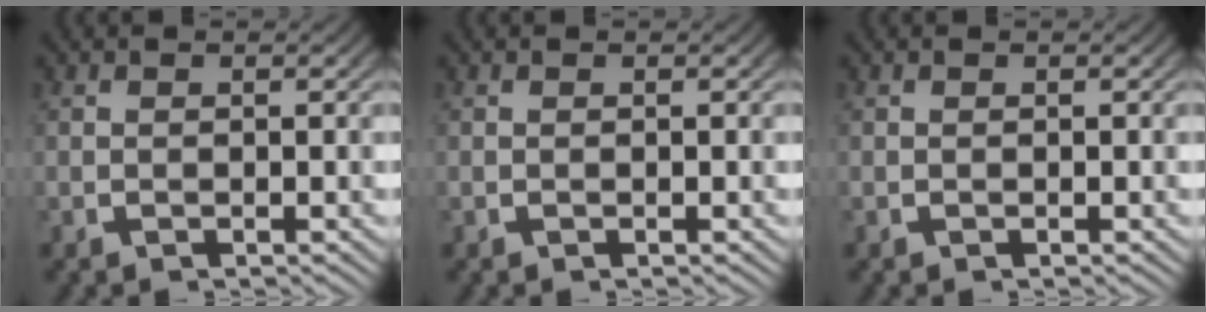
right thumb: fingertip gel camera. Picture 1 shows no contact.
{"total": 0.0}
{"total": 0.0}